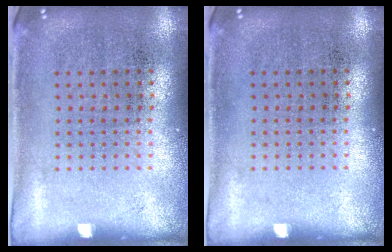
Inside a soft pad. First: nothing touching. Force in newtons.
{"total": 0.0}